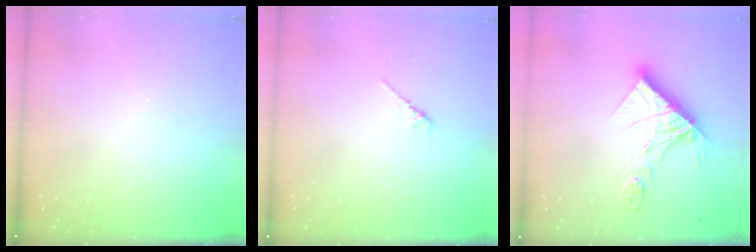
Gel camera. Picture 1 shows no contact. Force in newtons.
{"total": 2.0, "press": 2.0, "slide": 0.6}
{"total": 16.2, "press": 16.1, "slide": 1.6}